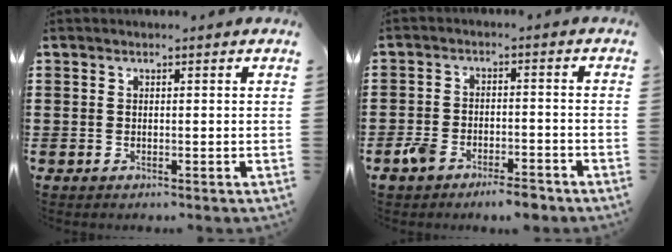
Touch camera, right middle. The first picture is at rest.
{"total": 5.0, "force": [-4.2, 1.5, 2.1], "torque": [-0.053, 0.005, -0.086]}